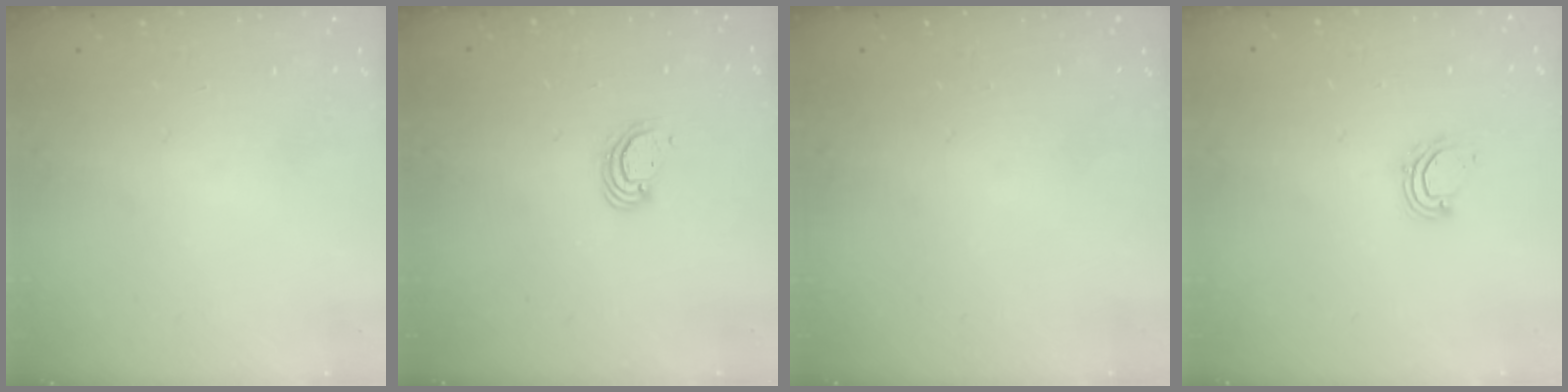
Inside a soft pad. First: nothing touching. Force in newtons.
{"total": 3.8, "press": 3.8, "slide": 0.4}
{"total": 0.0}
{"total": 5.4, "press": 5.4, "slide": 0.3}